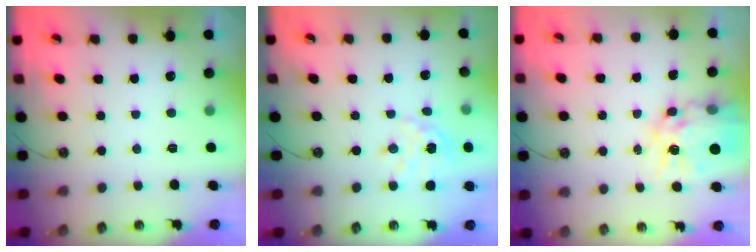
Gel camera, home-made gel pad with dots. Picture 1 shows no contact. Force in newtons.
{"total": 8.2, "press": 8.2, "slide": 0.9}
{"total": 15.1, "press": 15.0, "slide": 1.4}